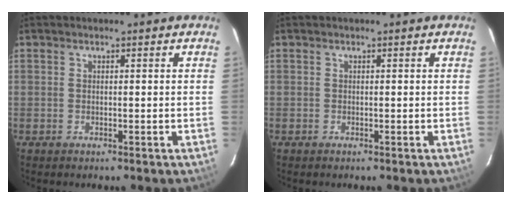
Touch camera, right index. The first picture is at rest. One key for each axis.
{"total": 0.0}